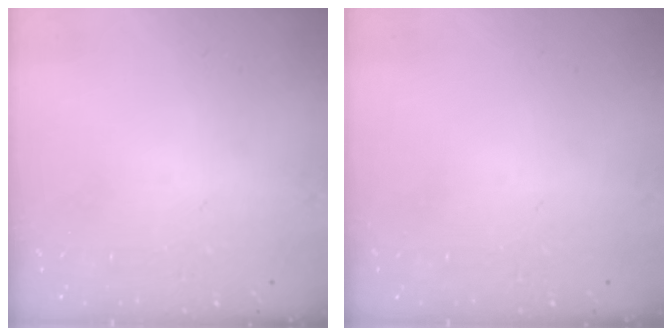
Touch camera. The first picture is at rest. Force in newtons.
{"total": 0.0}